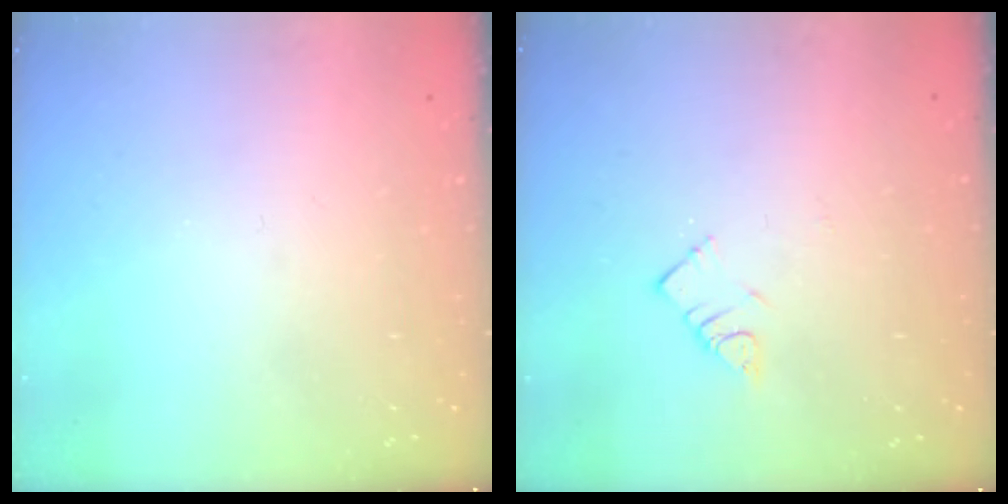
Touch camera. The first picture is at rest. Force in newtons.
{"total": 4.0, "press": 4.0, "slide": 0.5}